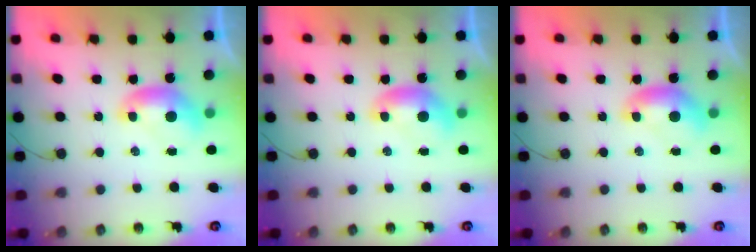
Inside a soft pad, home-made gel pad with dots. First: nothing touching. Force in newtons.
{"total": 0.0}
{"total": 0.0}